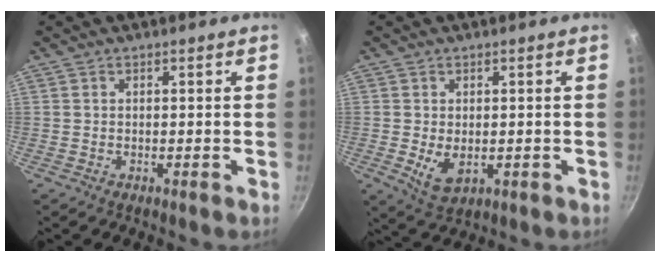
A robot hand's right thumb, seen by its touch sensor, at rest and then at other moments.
{"total": 5.3, "force": [-0.5, 3.5, 4.0], "torque": [-0.065, -0.014, 0.003]}